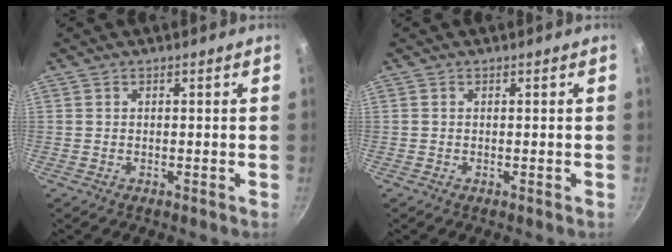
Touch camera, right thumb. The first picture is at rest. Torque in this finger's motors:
{"motor_torque": [-0.64, -0.25, 0.41, 0.22, 0.08]}